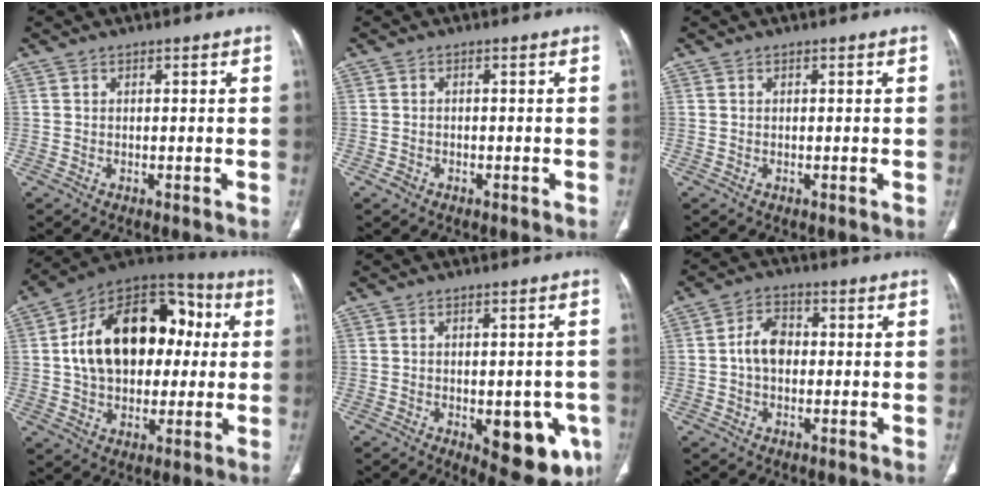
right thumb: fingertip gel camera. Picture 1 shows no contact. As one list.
[{"total": 1.3, "force": [-0.7, 0.9, 0.4], "torque": [-0.007, 0.005, -0.014]}, {"total": 0.0}, {"total": 23.5, "force": [2.7, 15.6, 17.3], "torque": [-0.253, 0.031, 0.043]}, {"total": 13.3, "force": [-4.4, 6.3, 10.9], "torque": [-0.108, -0.001, -0.039]}, {"total": 5.9, "force": [-0.2, 4.2, 4.1], "torque": [-0.061, 0.016, -0.011]}]